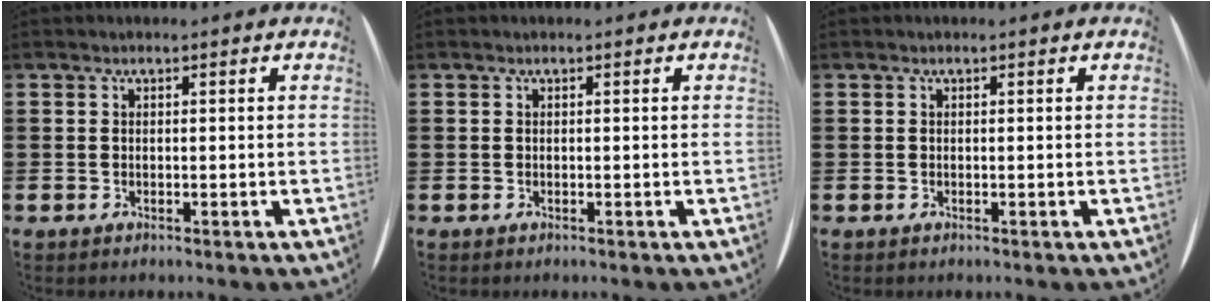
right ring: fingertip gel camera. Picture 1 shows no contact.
{"total": 0.0}
{"total": 0.0}